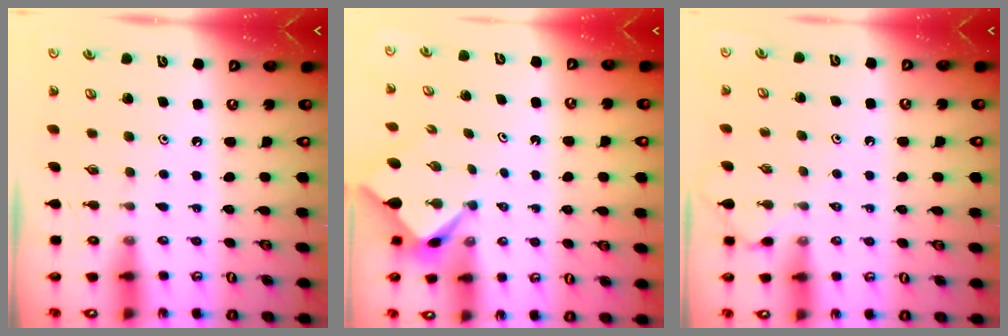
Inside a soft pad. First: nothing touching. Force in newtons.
{"total": 2.9, "press": 2.9, "slide": 0.4}
{"total": 2.1, "press": 2.1, "slide": 0.3}